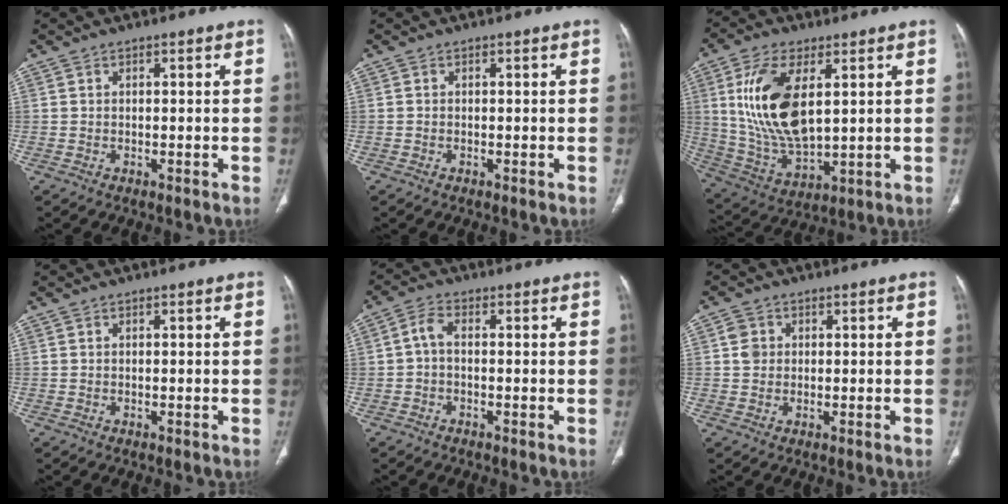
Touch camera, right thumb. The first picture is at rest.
{"total": 0.0}
{"total": 17.0, "force": [4.3, 8.3, 14.3], "torque": [-0.282, -0.021, 0.093]}
{"total": 0.0}
{"total": 3.0, "force": [-0.4, 1.6, 2.5], "torque": [-0.050, 0.013, -0.014]}
{"total": 2.8, "force": [0.5, 2.5, 1.1], "torque": [-0.009, 0.003, 0.008]}